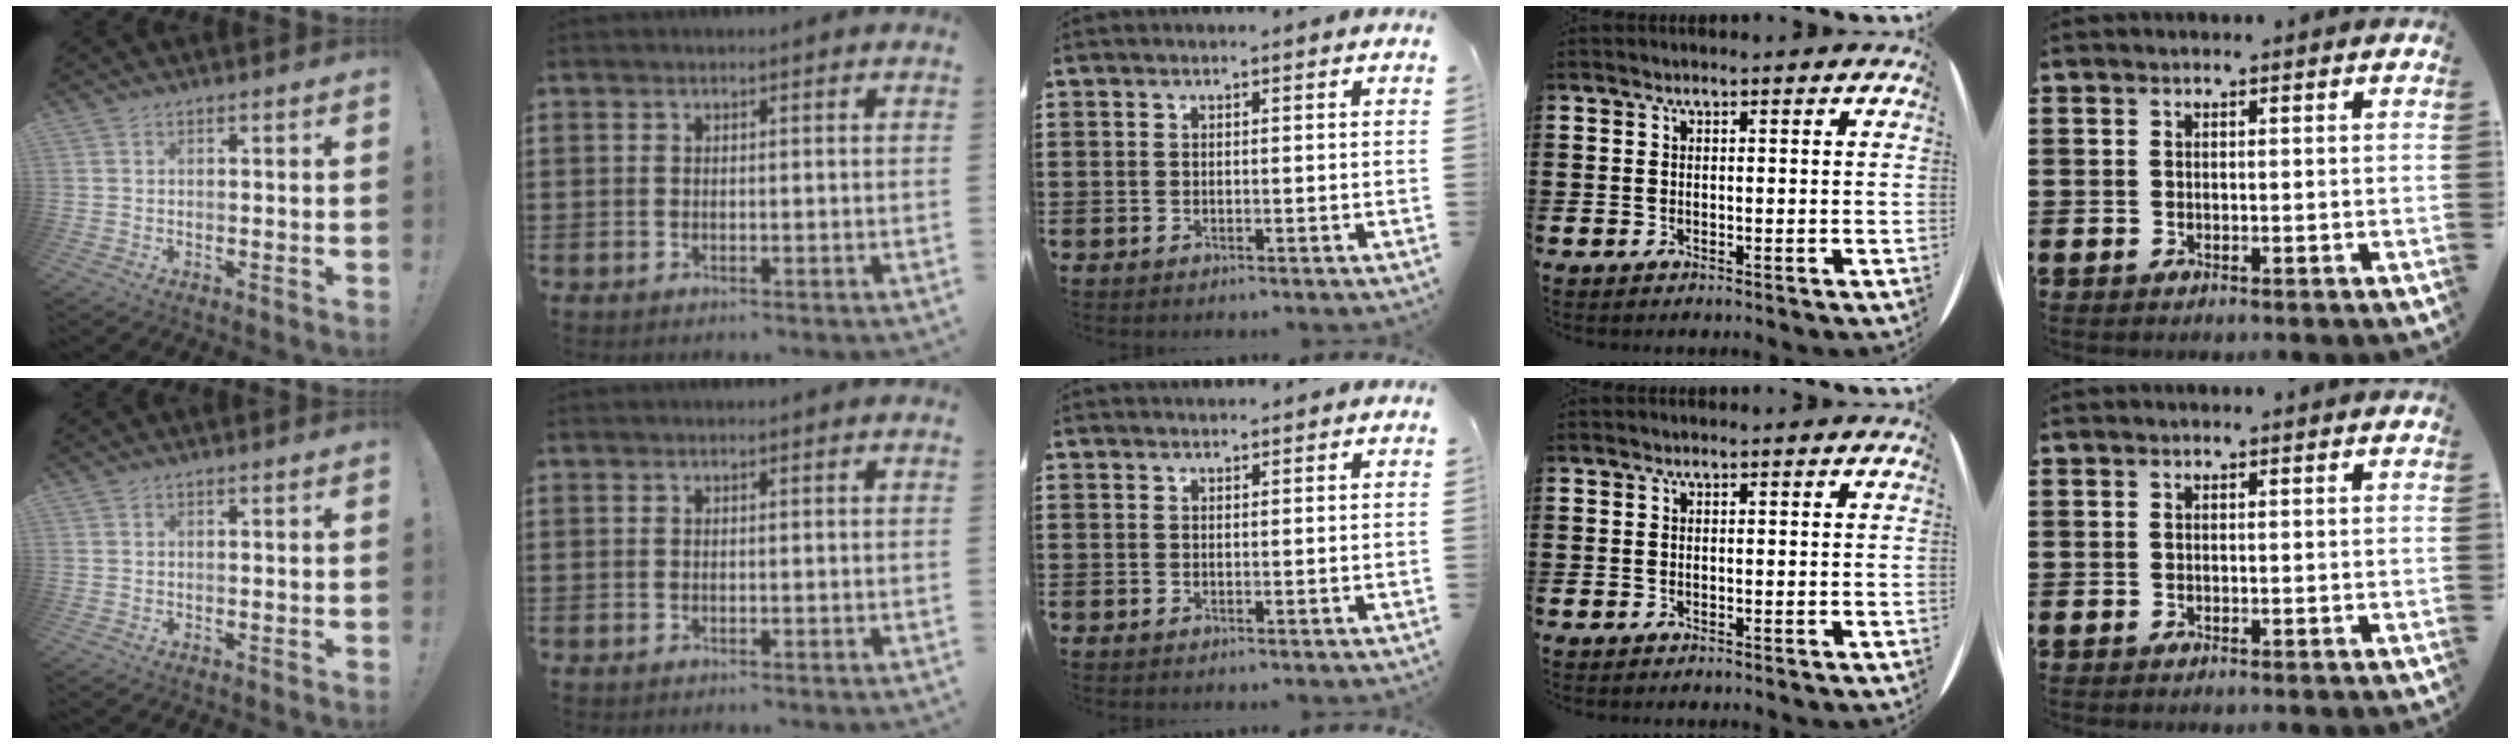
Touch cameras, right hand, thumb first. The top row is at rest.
{"middle": {"total": 0.8, "force": [0.8, 0.2, -0.1], "torque": [-0.001, 0.001, 0.015]}}